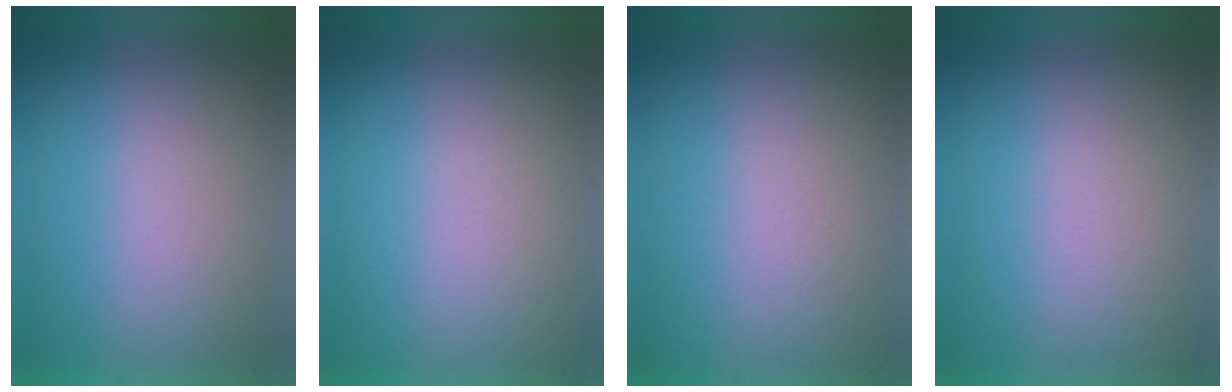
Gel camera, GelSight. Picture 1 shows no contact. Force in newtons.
{"total": 2.7}
{"total": 3.9}
{"total": 2.7}